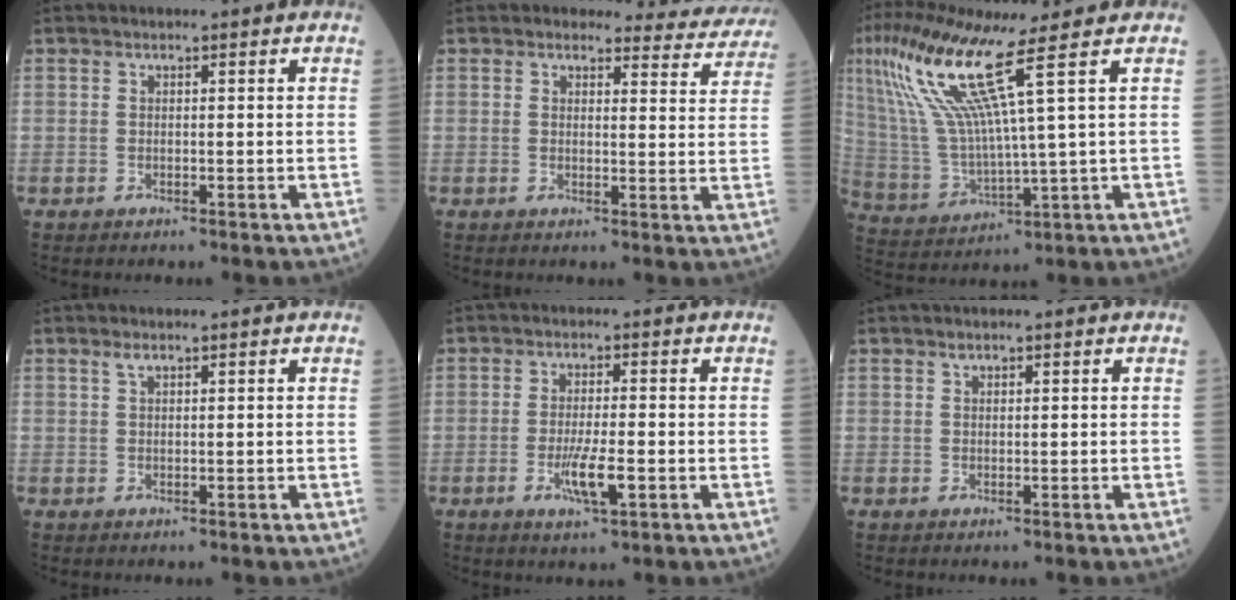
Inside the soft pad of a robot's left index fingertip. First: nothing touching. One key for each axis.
{"total": 10.2, "fx": 9.7, "fy": 3.1, "fz": 0.2, "tx": 0.033, "ty": -0.034, "tz": 0.078}
{"total": 13.1, "fx": 6.9, "fy": -1.2, "fz": 11.1, "tx": -0.249, "ty": 0.005, "tz": 0.141}
{"total": 1.1, "fx": 0.8, "fy": 0.3, "fz": 0.6, "tx": -0.020, "ty": 0.006, "tz": 0.020}
{"total": 5.1, "fx": -2.3, "fy": 0.8, "fz": 4.5, "tx": -0.091, "ty": -0.008, "tz": -0.039}
{"total": 0.7, "fx": 0.6, "fy": 0.3, "fz": 0.3, "tx": -0.010, "ty": 0.002, "tz": 0.012}